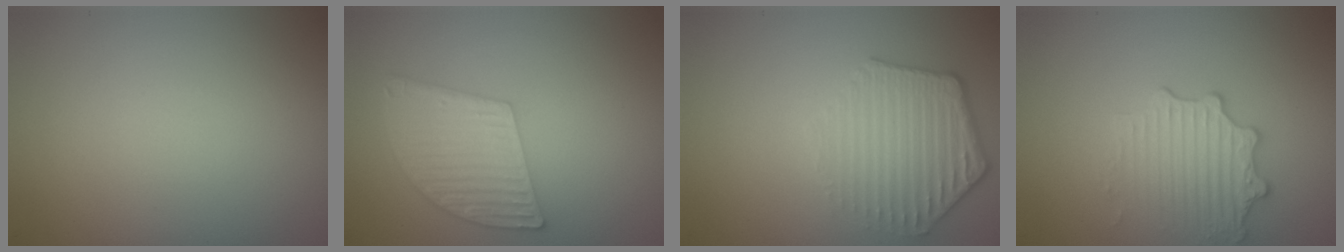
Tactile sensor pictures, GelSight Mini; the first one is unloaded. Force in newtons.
{"total": 5.6, "press": 4.3, "slide": 3.6}
{"total": 4.3, "press": 3.5, "slide": 2.6}
{"total": 2.9, "press": 2.8, "slide": 0.7}